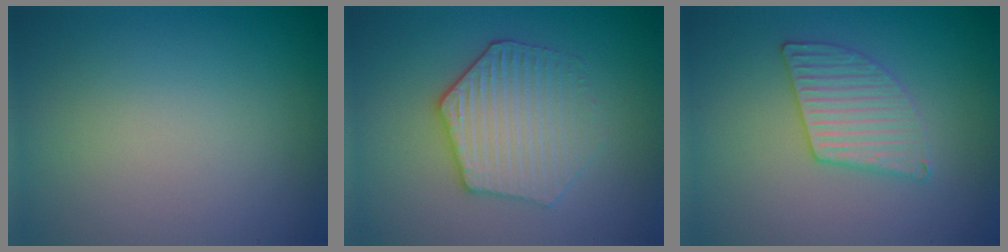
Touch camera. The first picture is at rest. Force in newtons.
{"total": 4.4, "press": 4.0, "slide": 1.8}
{"total": 3.0, "press": 3.0, "slide": 0.2}